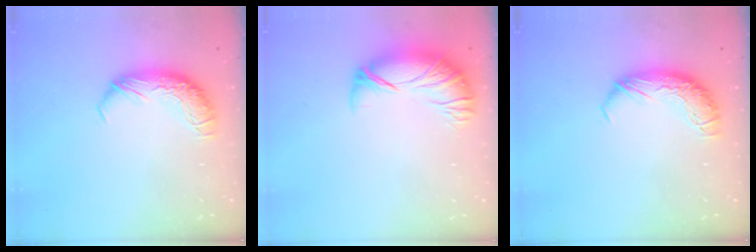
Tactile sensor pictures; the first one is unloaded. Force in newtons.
{"total": 2.7, "press": 1.5, "slide": 2.3}
{"total": 0.0}